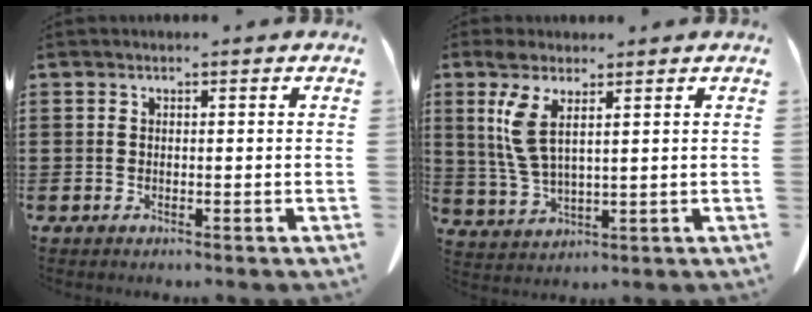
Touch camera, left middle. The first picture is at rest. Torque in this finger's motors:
{"motor_torque": [0.53, -0.11, 0.61, 0.21]}